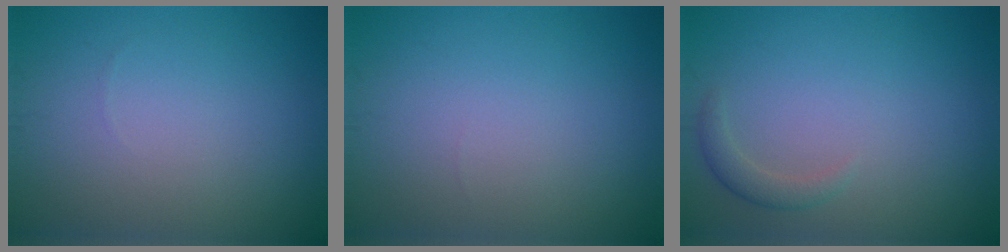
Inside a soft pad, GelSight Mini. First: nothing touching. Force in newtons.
{"total": 0.0}
{"total": 1.5, "press": 1.5, "slide": 0.1}